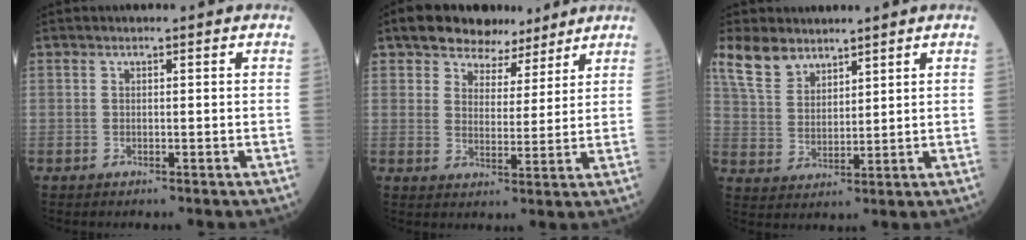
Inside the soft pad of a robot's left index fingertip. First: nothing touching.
{"total": 7.6, "force": [6.0, 4.3, 1.9], "torque": [-0.026, 0.018, 0.097]}
{"total": 6.8, "force": [5.5, 3.2, 2.4], "torque": [-0.060, 0.014, 0.121]}